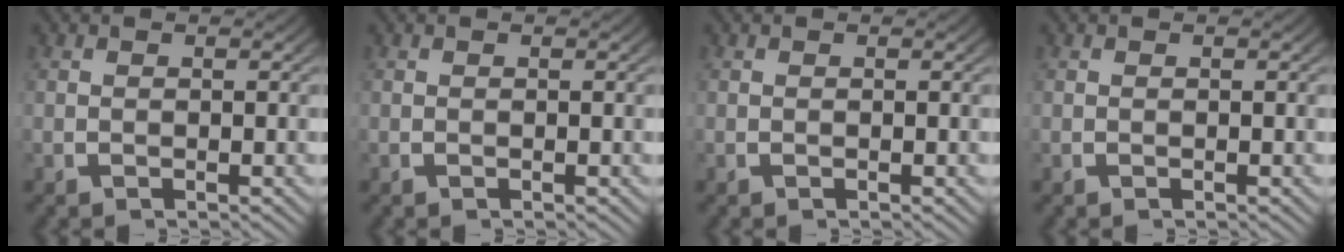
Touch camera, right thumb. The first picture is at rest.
{"total": 0.0}
{"total": 0.0}
{"total": 0.0}